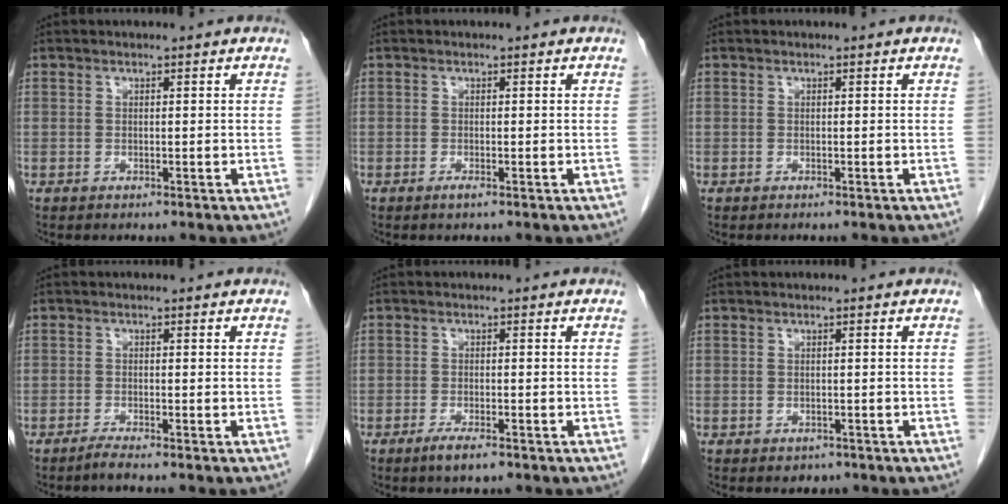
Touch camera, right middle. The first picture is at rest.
{"total": 0.7, "force": [-0.4, 0.0, 0.5], "torque": [-0.011, -0.001, -0.007]}
{"total": 0.0}
{"total": 1.4, "force": [-1.2, -0.3, 0.7], "torque": [-0.015, -0.002, -0.026]}
{"total": 3.1, "force": [-2.1, 0.6, 2.3], "torque": [-0.044, -0.004, -0.034]}
{"total": 1.3, "force": [-0.8, 0.9, 0.4], "torque": [-0.006, 0.001, -0.006]}